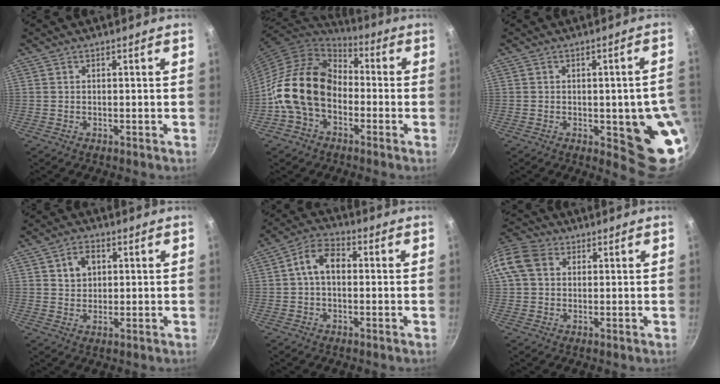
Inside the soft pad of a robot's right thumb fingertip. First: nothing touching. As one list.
[{"total": 16.8, "force": [-3.2, 12.0, 11.3], "torque": [-0.171, 0.043, -0.078]}, {"total": 13.1, "force": [-2.2, 4.3, 12.2], "torque": [-0.096, -0.003, -0.023]}, {"total": 5.1, "force": [1.7, 3.8, 2.9], "torque": [-0.031, -0.001, 0.029]}, {"total": 7.5, "force": [0.6, 5.0, 5.6], "torque": [-0.084, 0.025, -0.002]}, {"total": 11.9, "force": [3.0, 9.4, 6.6], "torque": [-0.131, 0.021, 0.040]}]